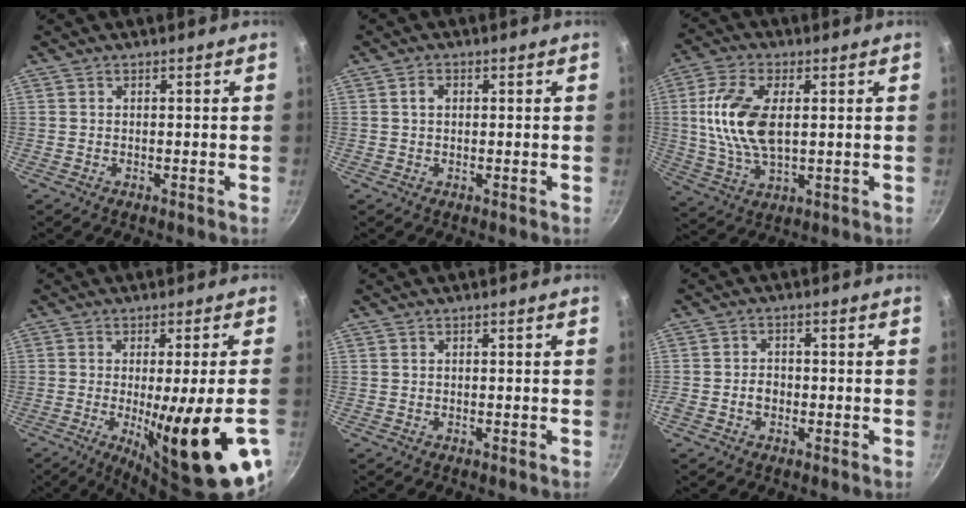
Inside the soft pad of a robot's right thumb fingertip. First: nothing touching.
{"total": 1.7, "force": [0.3, 1.3, 1.1], "torque": [-0.016, 0.005, 0.004]}
{"total": 13.3, "force": [1.7, 6.9, 11.2], "torque": [-0.220, 0.002, 0.033]}
{"total": 21.0, "force": [-5.9, 3.4, 19.9], "torque": [-0.264, -0.017, -0.068]}
{"total": 0.0}
{"total": 2.8, "force": [-0.9, 2.2, 1.5], "torque": [-0.014, 0.015, -0.017]}